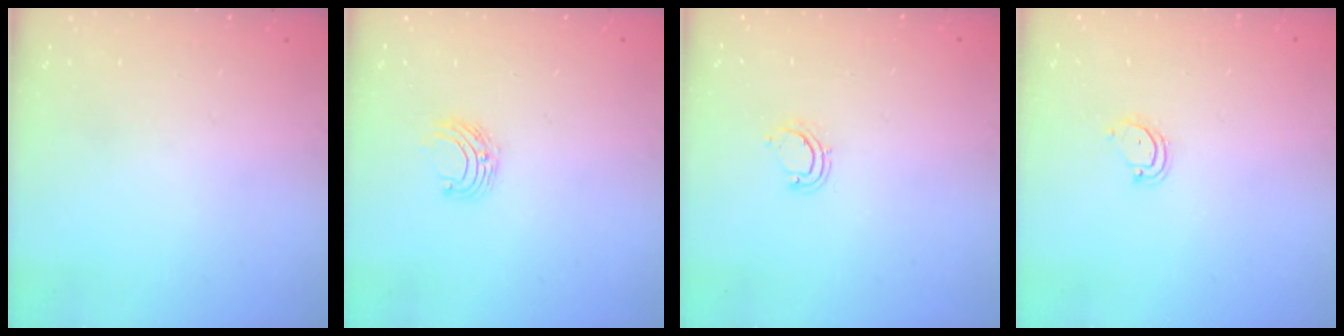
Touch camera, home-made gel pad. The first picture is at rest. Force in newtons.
{"total": 5.6, "press": 5.6, "slide": 0.5}
{"total": 4.6, "press": 4.6, "slide": 0.3}
{"total": 3.8, "press": 3.8, "slide": 0.4}